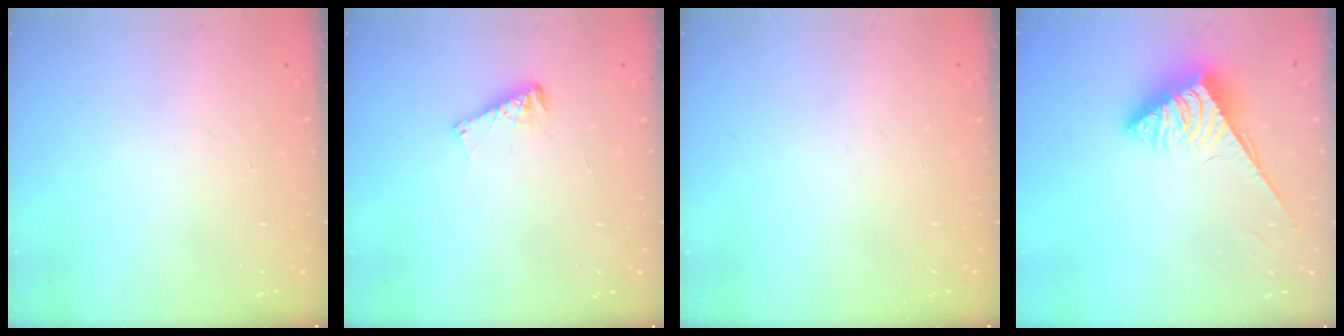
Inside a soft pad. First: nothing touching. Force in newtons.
{"total": 5.1, "press": 5.0, "slide": 0.6}
{"total": 0.0}
{"total": 3.7, "press": 3.6, "slide": 0.6}